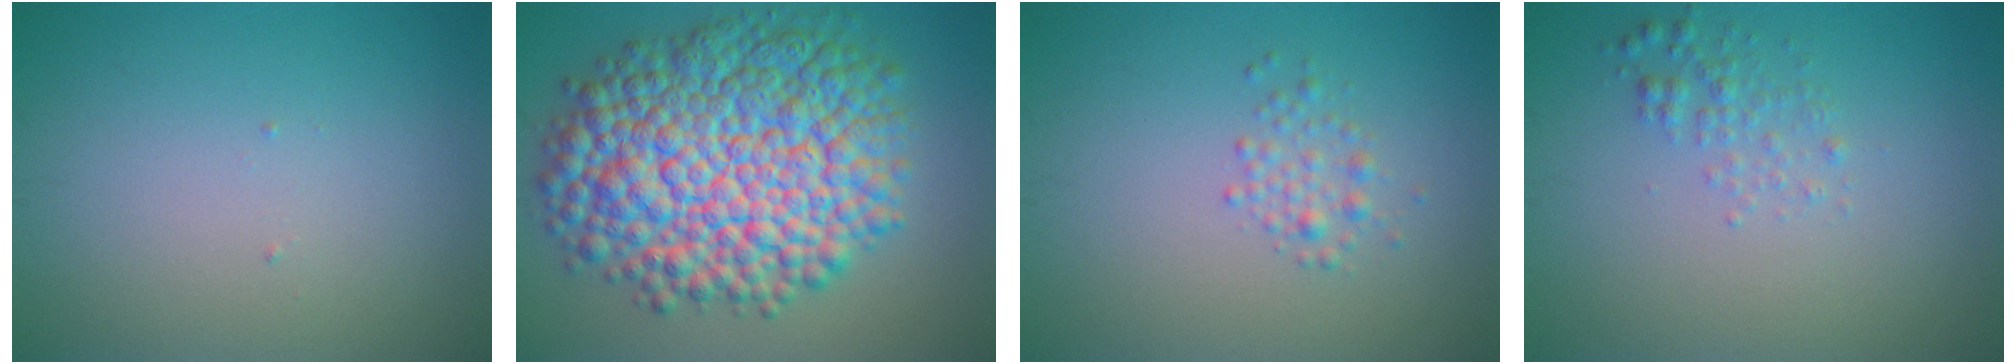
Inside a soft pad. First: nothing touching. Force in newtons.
{"total": 14.3, "press": 14.3, "slide": 0.3}
{"total": 2.2, "press": 2.2, "slide": 0.0}
{"total": 1.5, "press": 1.5, "slide": 0.0}